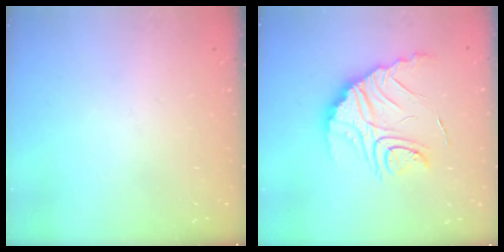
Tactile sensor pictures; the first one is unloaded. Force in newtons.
{"total": 13.3, "press": 13.3, "slide": 0.5}